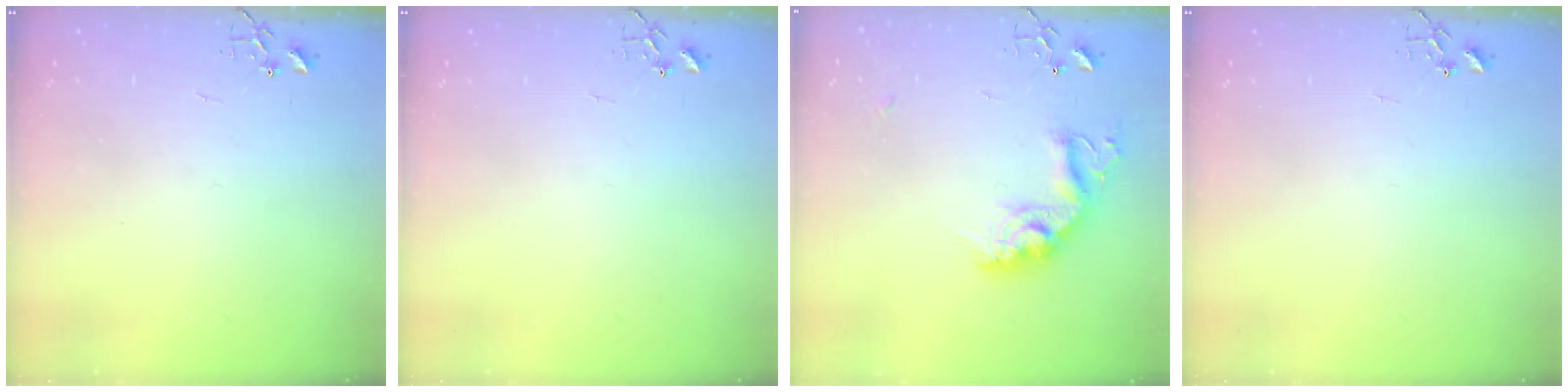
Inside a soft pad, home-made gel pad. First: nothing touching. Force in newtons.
{"total": 0.0}
{"total": 16.9, "press": 16.9, "slide": 1.2}
{"total": 0.0}